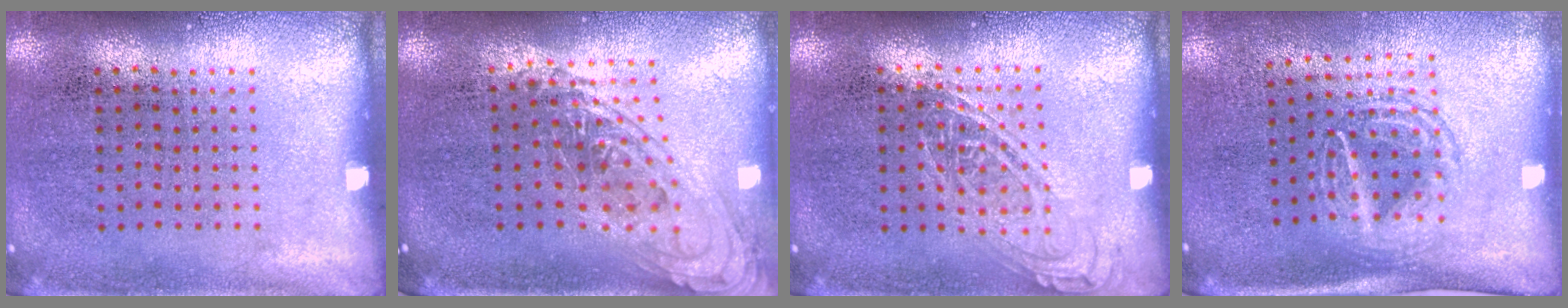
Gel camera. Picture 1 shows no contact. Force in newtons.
{"total": 1.1, "press": 1.0, "slide": 0.4}
{"total": 1.0, "press": 1.0, "slide": 0.1}
{"total": 1.6, "press": 1.3, "slide": 0.9}